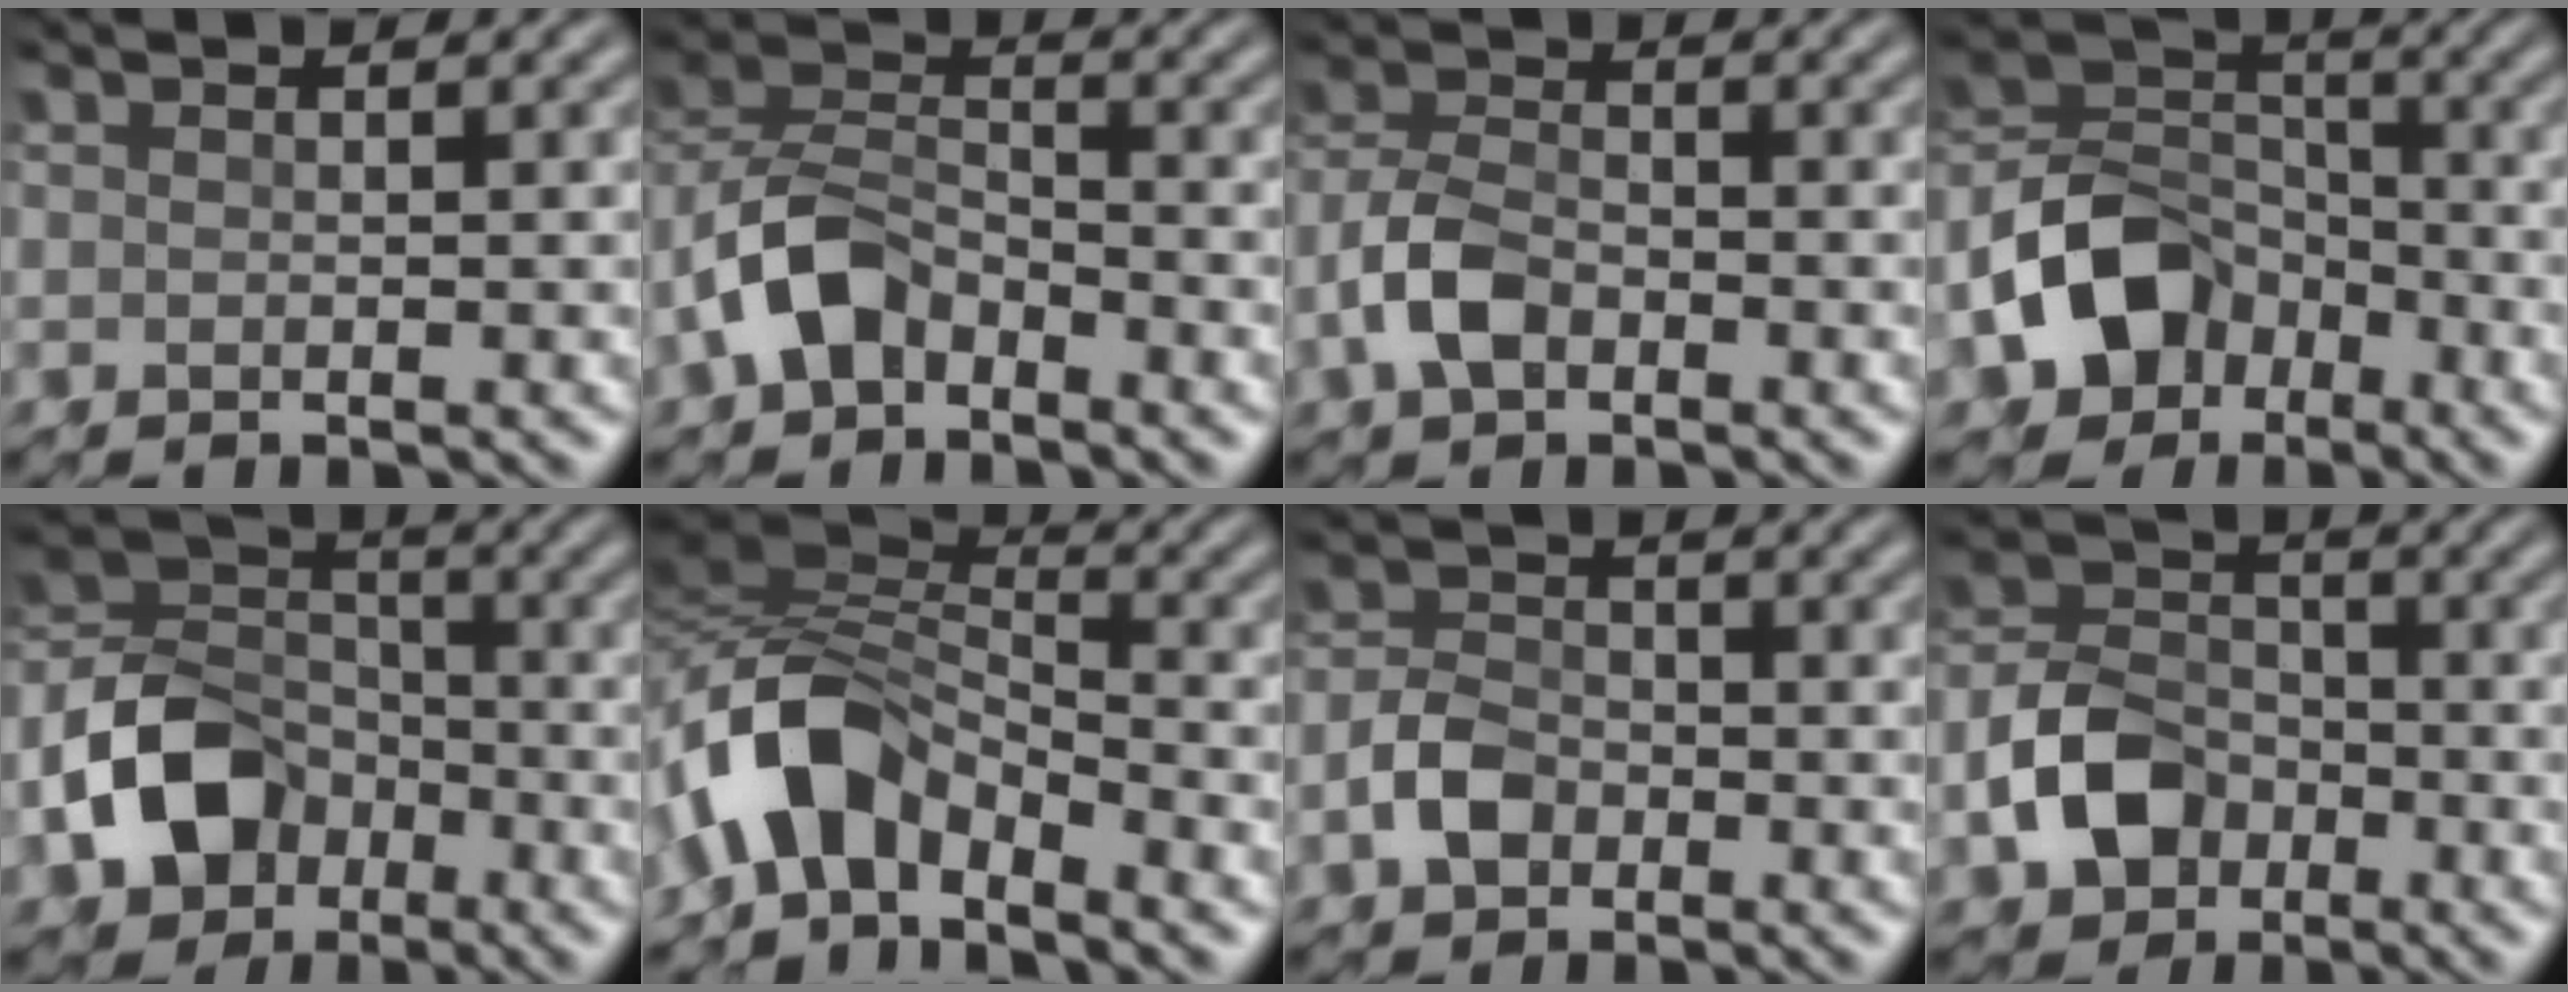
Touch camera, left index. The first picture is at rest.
{"total": 5.6, "force": [-3.7, 2.8, 3.1], "torque": [-0.069, 0.008, -0.079]}
{"total": 4.0, "force": [-2.5, 2.0, 2.5], "torque": [-0.062, 0.007, -0.054]}
{"total": 7.9, "force": [-4.6, 5.4, 3.4], "torque": [-0.066, 0.001, -0.094]}
{"total": 8.1, "force": [-4.4, 5.5, 3.9], "torque": [-0.081, -0.002, -0.091]}
{"total": 6.6, "force": [-4.1, 2.8, 4.3], "torque": [-0.087, 0.012, -0.087]}
{"total": 3.2, "force": [-2.1, 1.7, 1.6], "torque": [-0.041, 0.005, -0.043]}
{"total": 5.7, "force": [-3.2, 3.8, 2.8], "torque": [-0.064, 0.002, -0.067]}